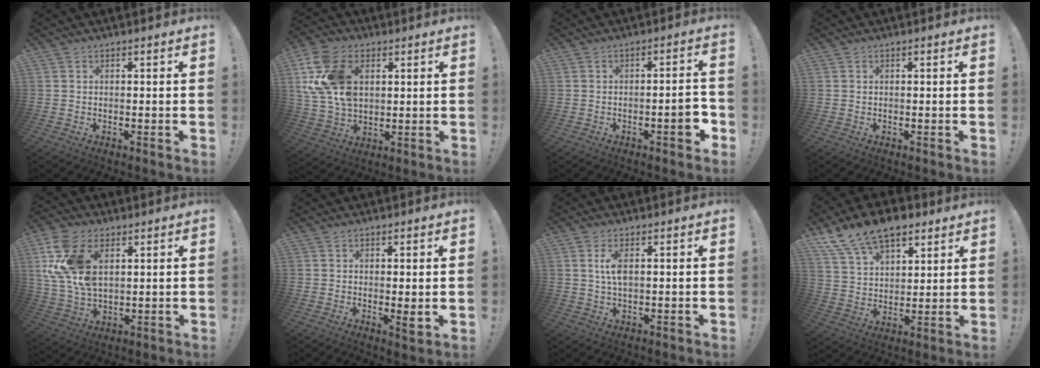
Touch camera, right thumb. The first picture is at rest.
{"total": 18.2, "force": [5.0, 12.7, 12.0], "torque": [-0.232, -0.011, 0.097]}
{"total": 6.8, "force": [-2.4, 1.9, 6.1], "torque": [-0.066, 0.005, -0.039]}
{"total": 0.0}
{"total": 17.0, "force": [5.5, 10.8, 11.8], "torque": [-0.251, -0.012, 0.104]}
{"total": 3.0, "force": [0.5, 0.5, 2.9], "torque": [-0.025, -0.015, 0.007]}
{"total": 4.5, "force": [1.0, 1.9, 4.0], "torque": [-0.079, -0.002, 0.013]}
{"total": 14.5, "force": [10.3, 7.6, 6.6], "torque": [-0.123, -0.063, 0.195]}